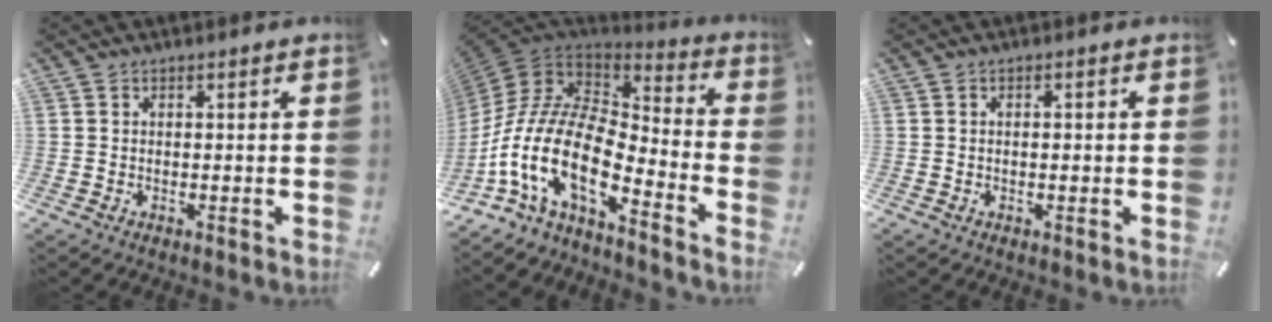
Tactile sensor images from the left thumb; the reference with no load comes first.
{"total": 18.5, "force": [-8.1, 8.5, 14.3], "torque": [-0.334, -0.003, -0.156]}
{"total": 1.1, "force": [-0.1, 0.5, 1.0], "torque": [-0.017, 0.003, -0.004]}